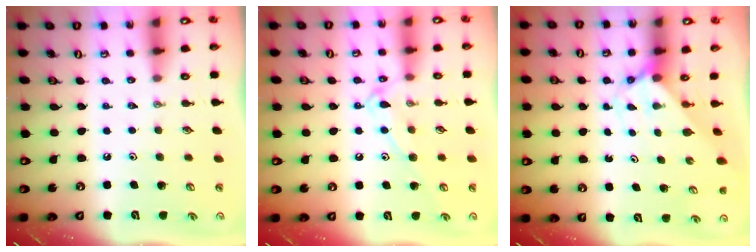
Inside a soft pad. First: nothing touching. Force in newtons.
{"total": 12.1, "press": 12.1, "slide": 0.5}
{"total": 1.9, "press": 1.9, "slide": 0.2}